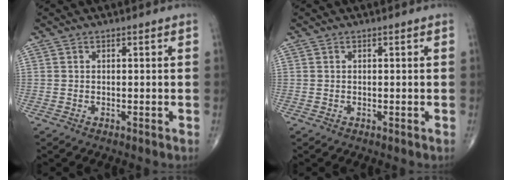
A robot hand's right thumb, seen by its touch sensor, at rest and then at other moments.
{"total": 0.0}